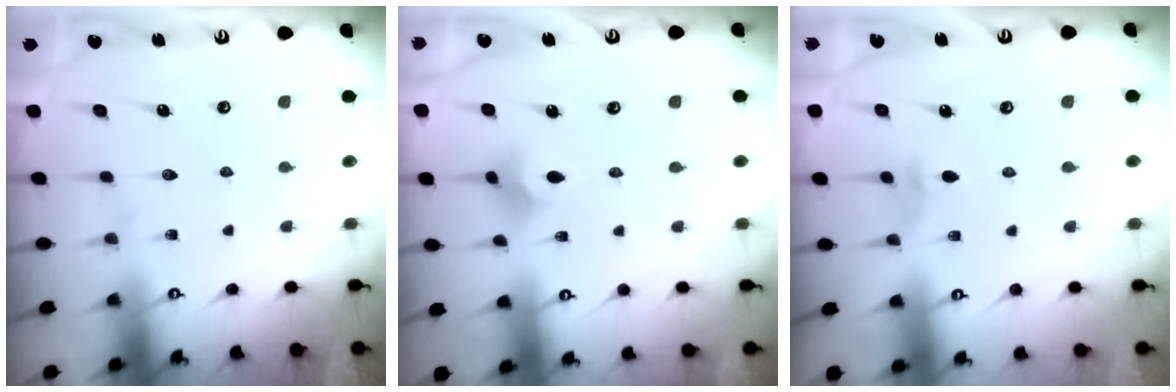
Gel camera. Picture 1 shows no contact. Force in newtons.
{"total": 4.2, "press": 4.1, "slide": 0.8}
{"total": 3.2, "press": 3.2, "slide": 0.5}